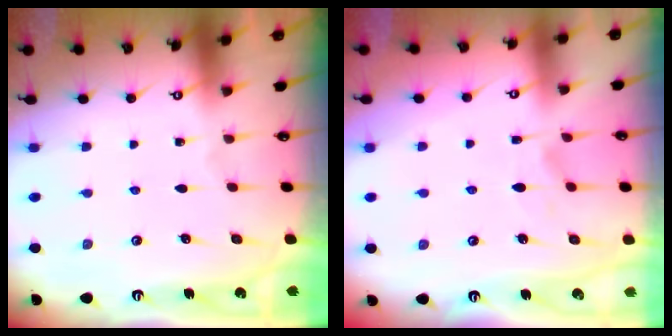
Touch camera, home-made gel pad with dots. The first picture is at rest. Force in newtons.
{"total": 2.0, "press": 1.6, "slide": 1.2}